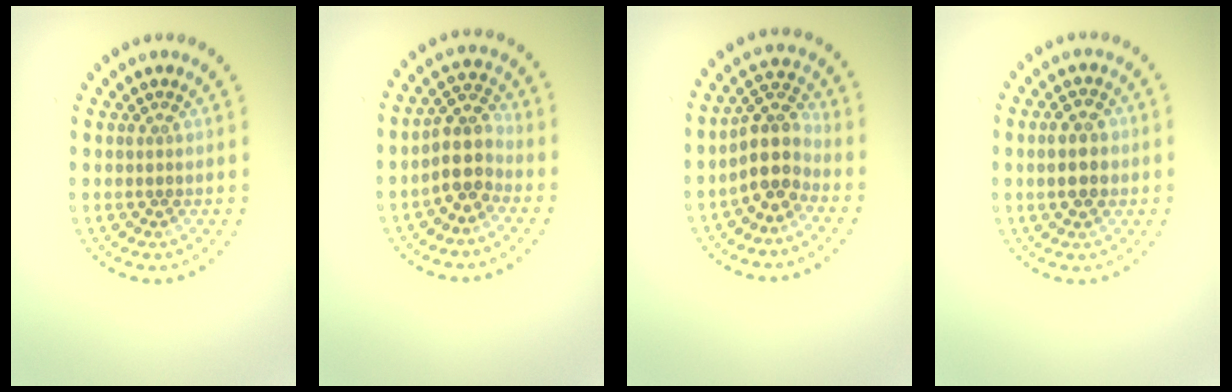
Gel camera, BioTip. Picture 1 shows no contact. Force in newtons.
{"total": 3.4, "press": 2.9, "slide": 1.7}
{"total": 3.9, "press": 3.2, "slide": 2.1}
{"total": 3.9, "press": 3.9, "slide": 0.2}